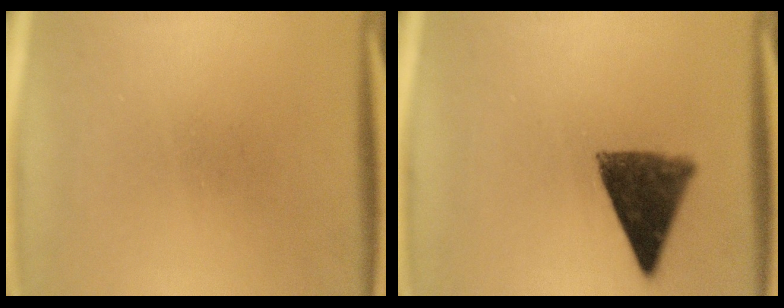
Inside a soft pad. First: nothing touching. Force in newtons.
{"total": 10.0}